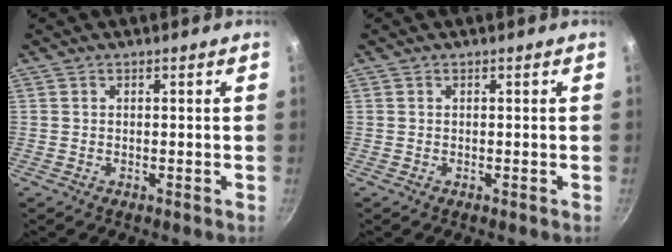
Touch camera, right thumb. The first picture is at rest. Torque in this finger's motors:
{"motor_torque": [0.00, 0.21, 0.08, -0.16, 0.00]}